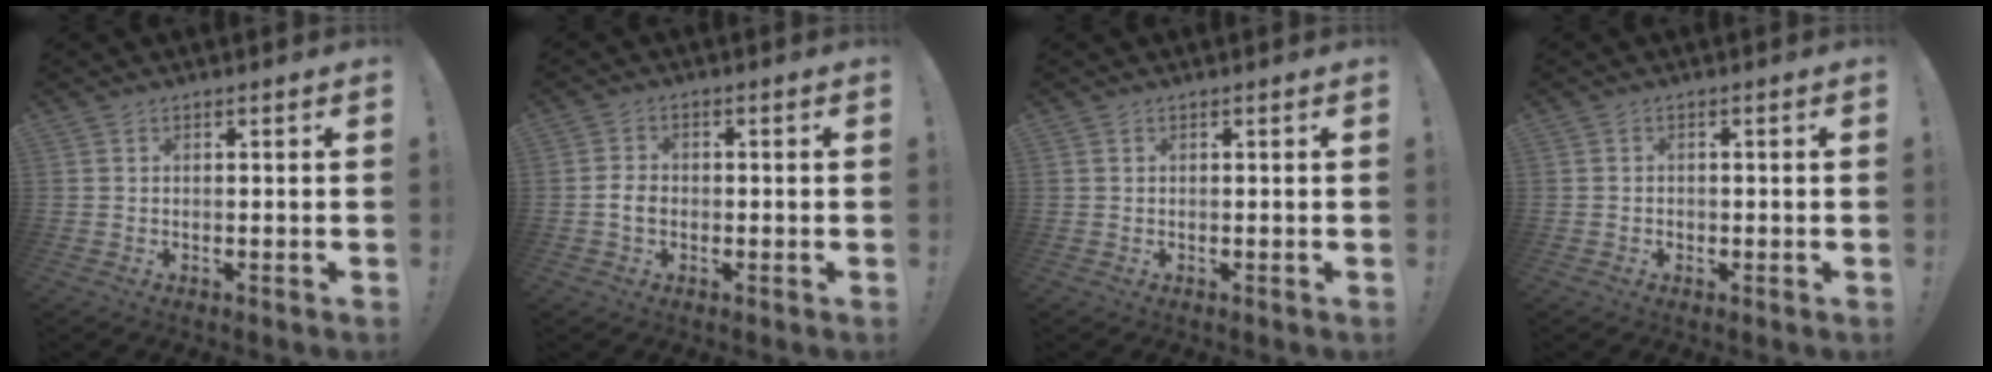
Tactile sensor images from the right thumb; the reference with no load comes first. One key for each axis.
{"total": 3.5, "fx": -1.1, "fy": 2.7, "fz": 2.0, "tx": -0.030, "ty": 0.005, "tz": -0.021}
{"total": 0.0}
{"total": 1.1, "fx": -0.6, "fy": 0.9, "fz": 0.2, "tx": -0.001, "ty": 0.002, "tz": -0.011}